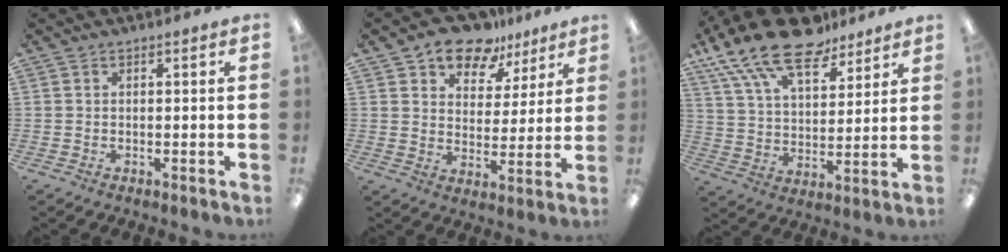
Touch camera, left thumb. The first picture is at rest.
{"total": 11.9, "force": [9.6, 6.2, 3.4], "torque": [-0.055, -0.068, 0.176]}
{"total": 18.1, "force": [13.1, 8.0, 9.6], "torque": [-0.182, -0.075, 0.234]}